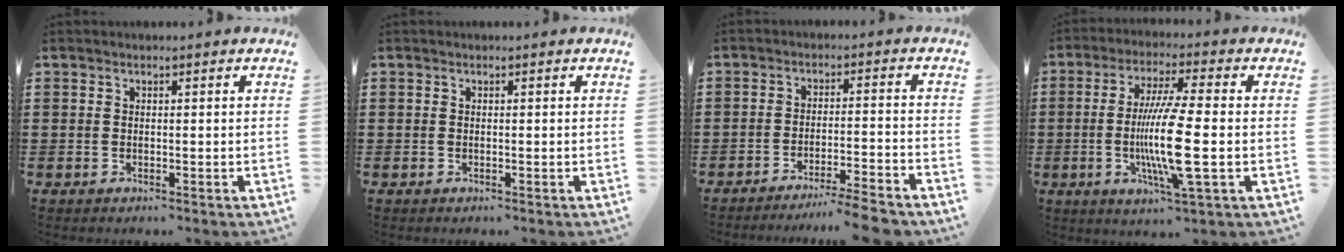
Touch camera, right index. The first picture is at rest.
{"total": 0.0}
{"total": 5.4, "force": [-5.0, -0.7, 2.0], "torque": [-0.033, -0.017, -0.097]}
{"total": 11.4, "force": [-1.8, 1.0, 11.2], "torque": [-0.223, -0.020, -0.041]}